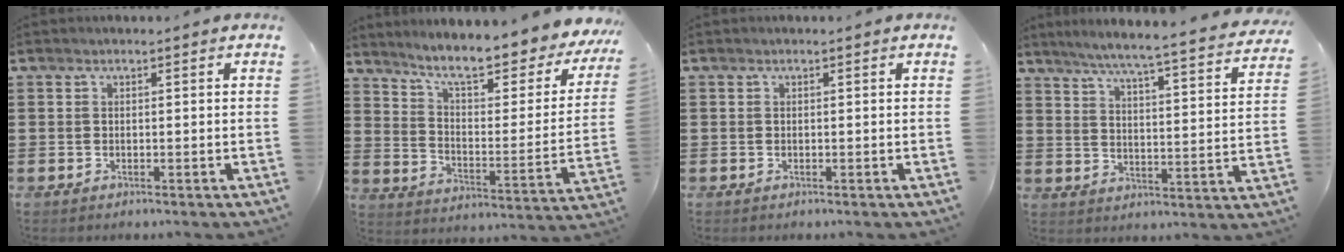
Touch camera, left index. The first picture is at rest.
{"total": 8.5, "force": [6.8, 0.8, 5.1], "torque": [-0.109, -0.053, 0.109]}
{"total": 0.0}
{"total": 5.5, "force": [4.9, -0.8, 2.3], "torque": [-0.068, -0.044, 0.076]}